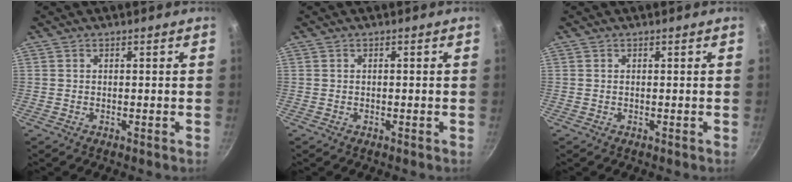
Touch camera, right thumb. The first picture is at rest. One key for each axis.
{"total": 0.0}
{"total": 0.0}